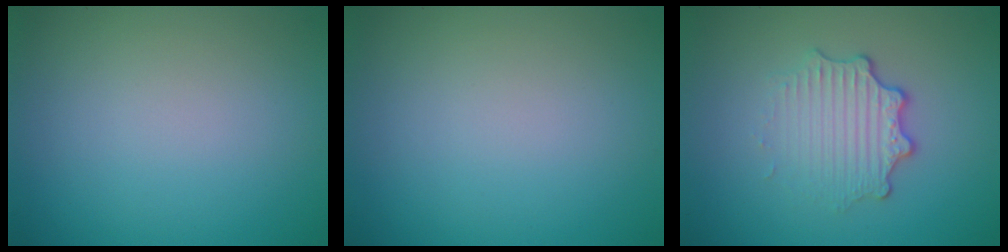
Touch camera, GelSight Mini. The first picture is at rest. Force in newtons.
{"total": 0.0}
{"total": 3.4, "press": 2.6, "slide": 2.2}